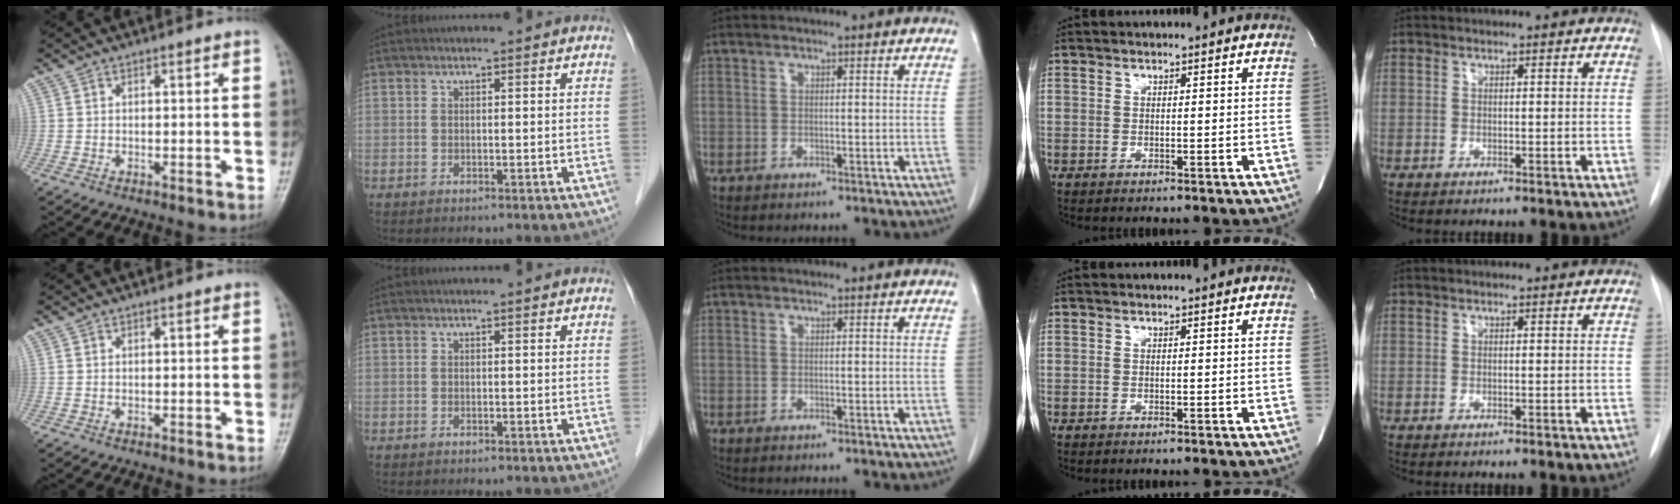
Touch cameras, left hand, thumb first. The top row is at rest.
{}